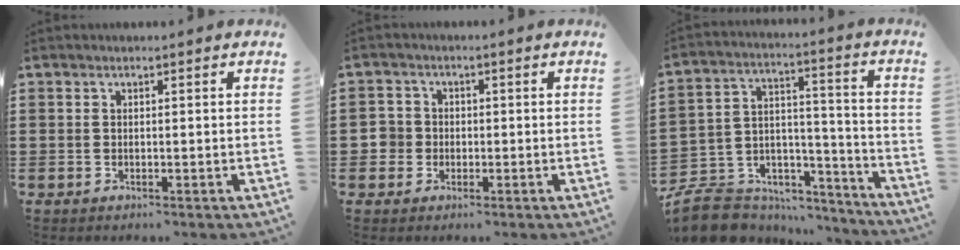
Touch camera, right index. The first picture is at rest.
{"total": 3.0, "force": [-0.7, 2.9, 0.5], "torque": [-0.023, 0.008, -0.016]}
{"total": 7.8, "force": [-6.4, 4.0, 1.6], "torque": [-0.052, -0.002, -0.123]}